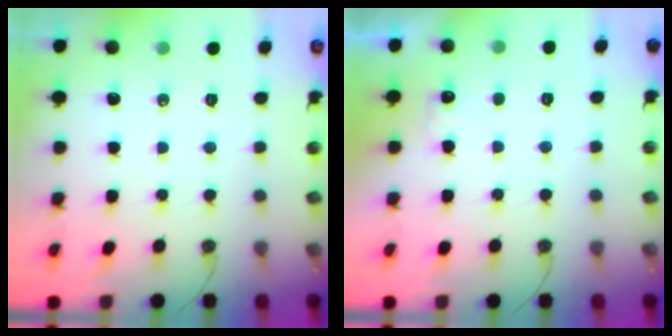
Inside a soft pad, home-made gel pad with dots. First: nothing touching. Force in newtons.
{"total": 4.7, "press": 4.5, "slide": 1.3}